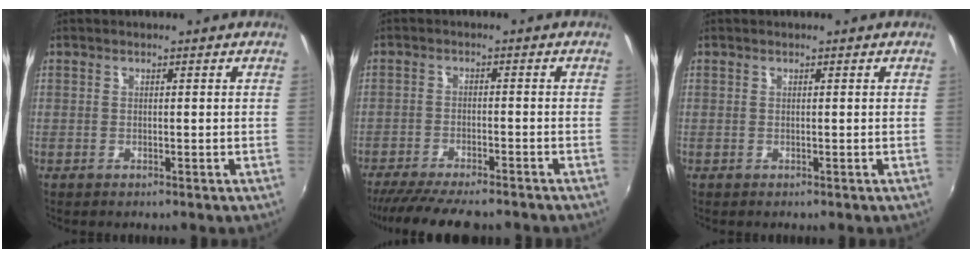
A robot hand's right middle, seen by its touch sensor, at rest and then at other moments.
{"total": 12.3, "force": [-10.5, 1.9, 6.0], "torque": [-0.125, -0.038, -0.165]}
{"total": 0.0}